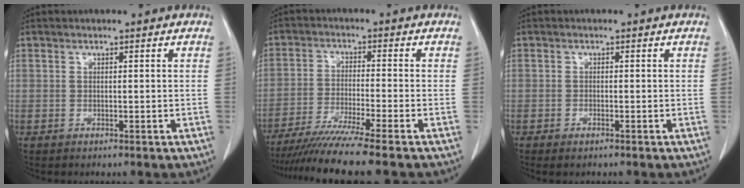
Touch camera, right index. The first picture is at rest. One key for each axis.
{"total": 10.8, "fx": -8.9, "fy": -1.8, "fz": 5.8, "tx": -0.082, "ty": -0.036, "tz": -0.144}
{"total": 1.4, "fx": -1.0, "fy": 0.4, "fz": 1.0, "tx": -0.017, "ty": -0.002, "tz": -0.012}